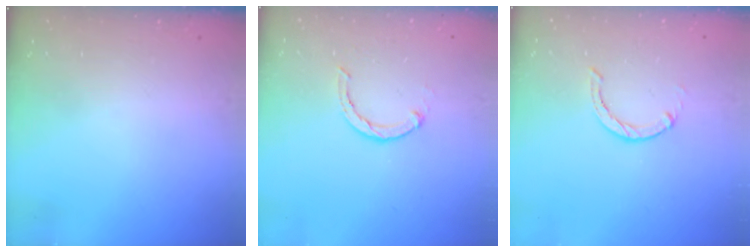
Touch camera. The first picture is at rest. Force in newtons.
{"total": 2.4, "press": 2.4, "slide": 0.4}
{"total": 0.0}